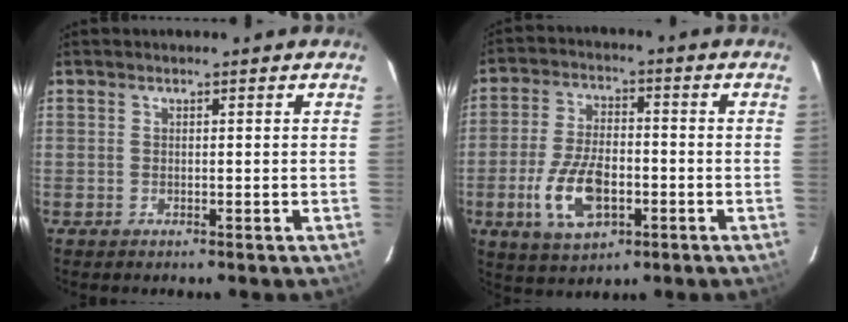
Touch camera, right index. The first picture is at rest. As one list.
[{"total": 10.5, "force": [-3.5, 4.9, 8.6], "torque": [-0.181, 0.001, -0.059]}]